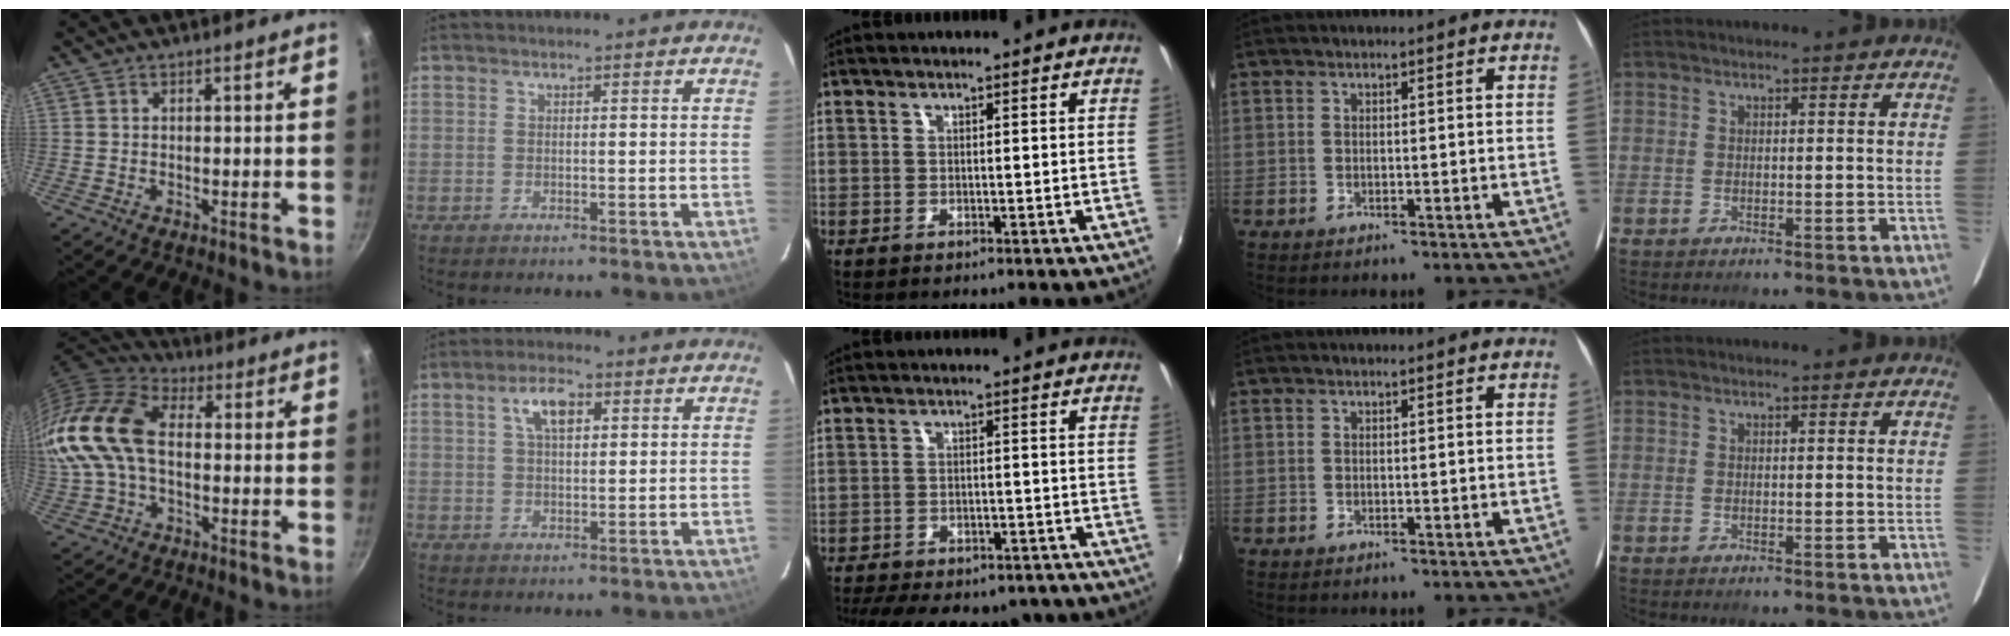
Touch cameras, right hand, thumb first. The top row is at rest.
{"thumb": {"total": 20.4, "force": [0.4, 13.2, 15.6], "torque": [-0.335, 0.034, -0.004]}, "index": {"total": 5.6, "force": [2.1, 2.6, 4.5], "torque": [-0.082, 0.013, 0.039]}, "middle": {"total": 18.2, "force": [-15.1, 6.7, 7.6], "torque": [-0.166, -0.008, -0.187]}}